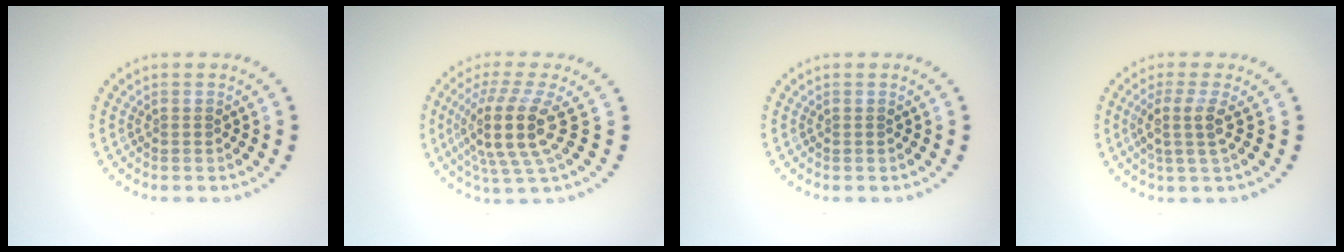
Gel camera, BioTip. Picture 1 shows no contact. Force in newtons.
{"total": 5.0, "press": 3.7, "slide": 3.3}
{"total": 0.0}
{"total": 2.4, "press": 1.9, "slide": 1.5}